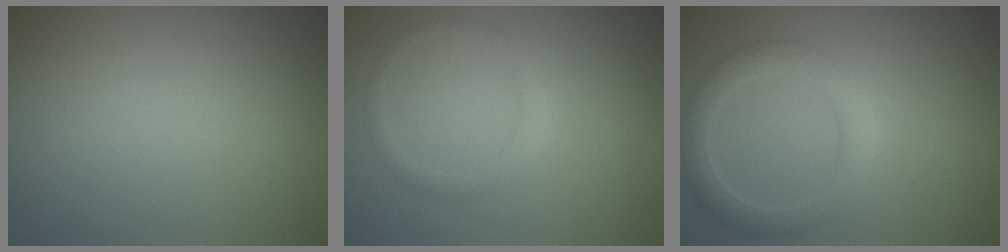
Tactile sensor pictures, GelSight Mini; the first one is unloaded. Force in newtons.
{"total": 1.2, "press": 1.2, "slide": 0.0}
{"total": 3.2, "press": 3.2, "slide": 0.2}